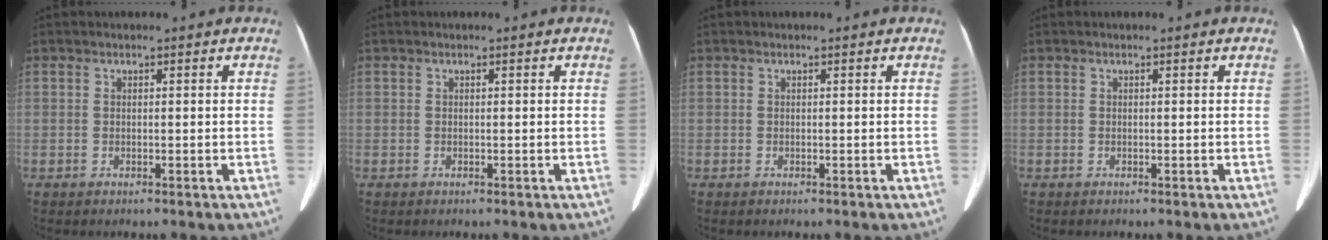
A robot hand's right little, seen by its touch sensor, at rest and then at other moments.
{"total": 0.0}
{"total": 0.0}
{"total": 0.0}